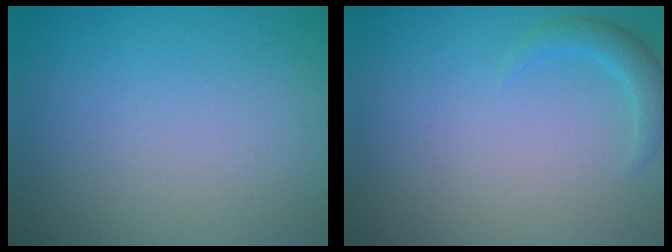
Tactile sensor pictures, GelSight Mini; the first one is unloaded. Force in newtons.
{"total": 1.6, "press": 1.6, "slide": 0.1}